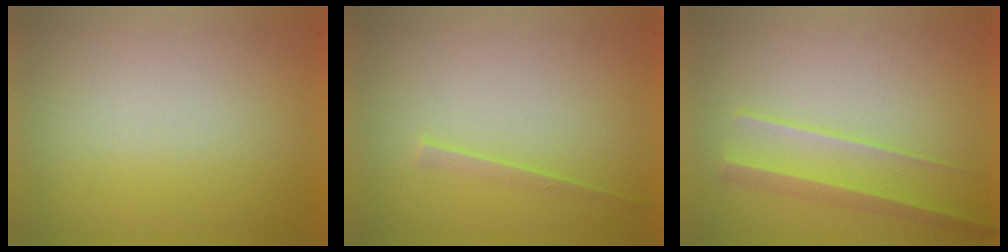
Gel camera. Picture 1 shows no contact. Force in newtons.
{"total": 1.7}
{"total": 2.1}